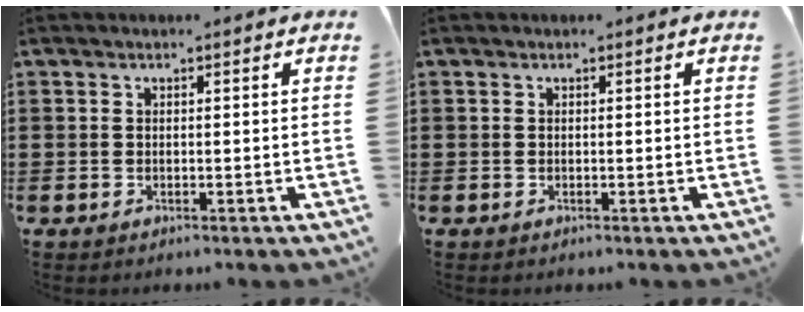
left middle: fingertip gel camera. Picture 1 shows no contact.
{"total": 0.0}